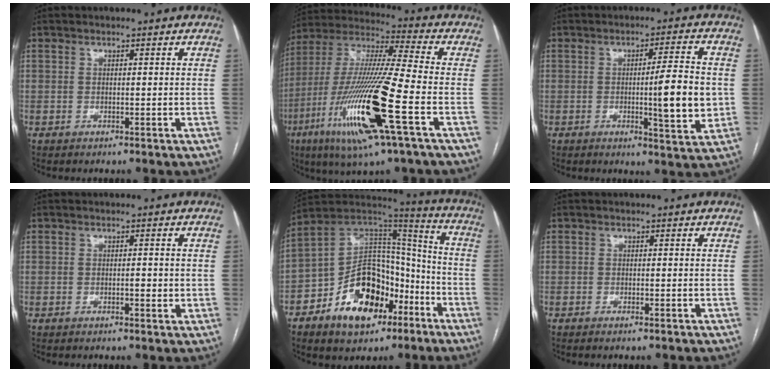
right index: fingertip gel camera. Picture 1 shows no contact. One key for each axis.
{"total": 21.9, "fx": -7.8, "fy": 1.2, "fz": 20.5, "tx": -0.435, "ty": -0.033, "tz": -0.150}
{"total": 9.5, "fx": -0.8, "fy": 0.7, "fz": 9.5, "tx": -0.129, "ty": -0.006, "tz": -0.014}
{"total": 1.8, "fx": 0.0, "fy": 0.5, "fz": 1.7, "tx": -0.028, "ty": -0.001, "tz": 0.000}
{"total": 18.2, "fx": -8.6, "fy": 10.6, "fz": 12.0, "tx": -0.207, "ty": 0.033, "tz": -0.137}
{"total": 0.6, "fx": -0.5, "fy": 0.0, "fz": 0.4, "tx": -0.007, "ty": -0.001, "tz": -0.008}